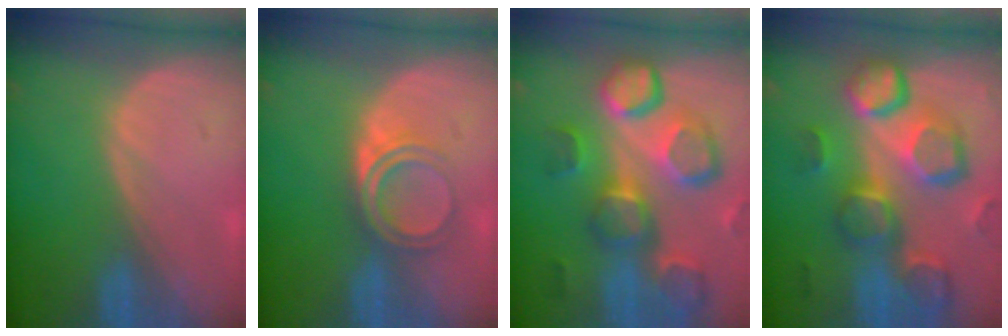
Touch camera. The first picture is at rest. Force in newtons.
{"total": 4.9, "press": 4.2, "slide": 2.5}
{"total": 13.0, "press": 11.3, "slide": 6.5}
{"total": 13.0, "press": 11.4, "slide": 6.3}